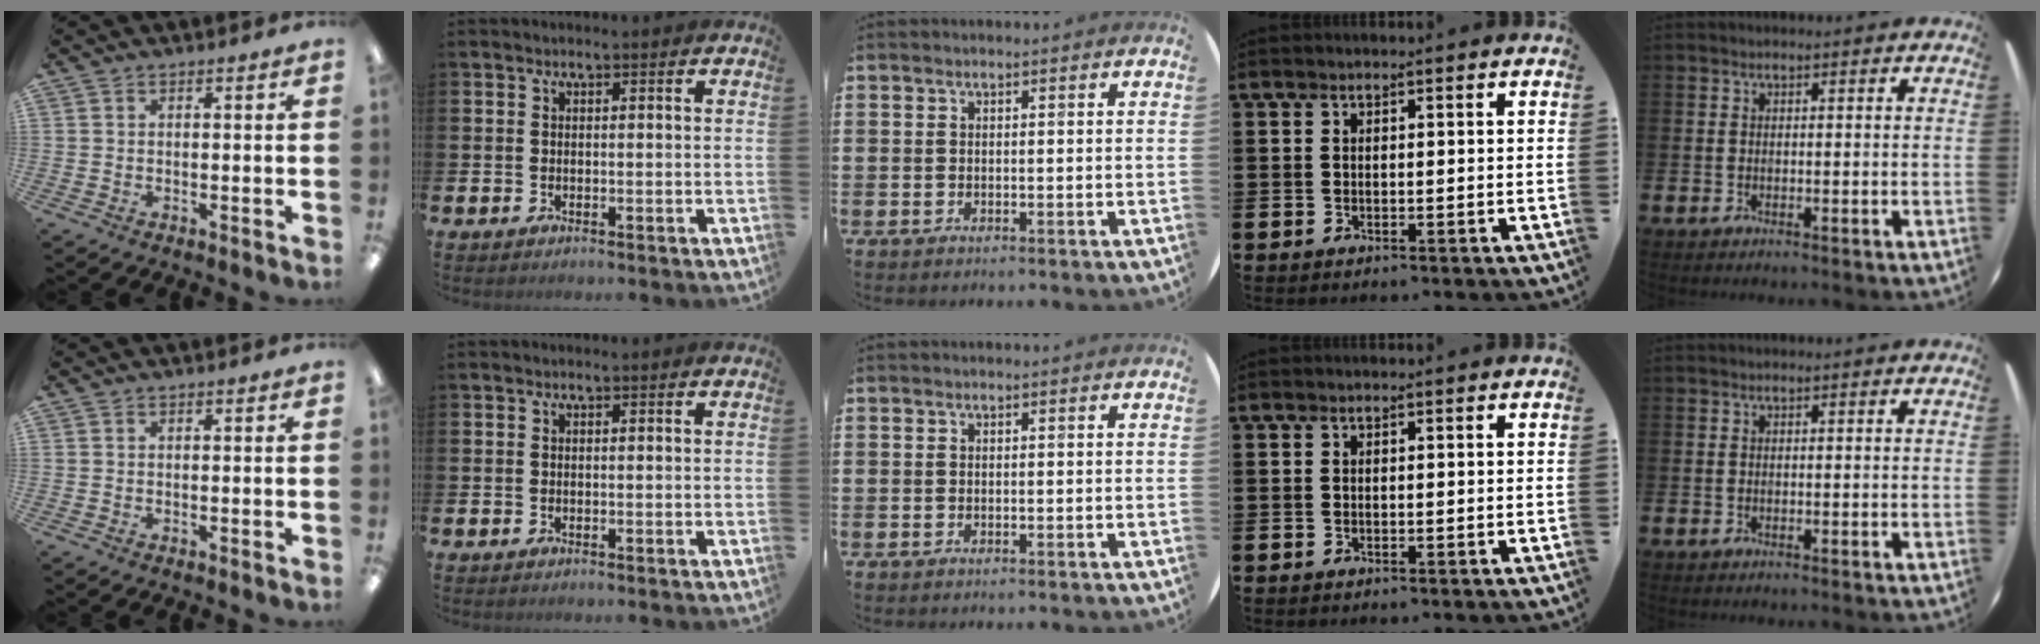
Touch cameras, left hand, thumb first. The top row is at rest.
{}